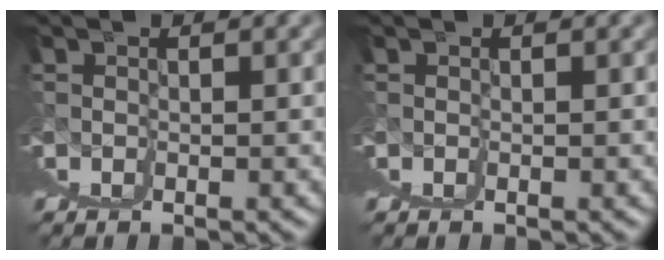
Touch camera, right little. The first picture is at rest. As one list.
[{"total": 0.0}]